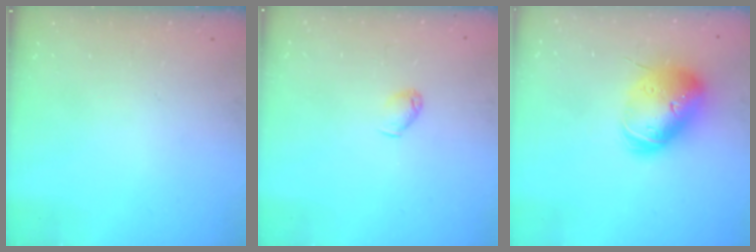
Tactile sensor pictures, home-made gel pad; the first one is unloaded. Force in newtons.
{"total": 3.2, "press": 3.1, "slide": 0.6}
{"total": 18.2, "press": 18.0, "slide": 2.6}